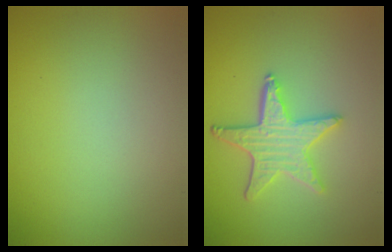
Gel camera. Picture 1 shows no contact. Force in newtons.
{"total": 4.4, "press": 3.7, "slide": 2.3}